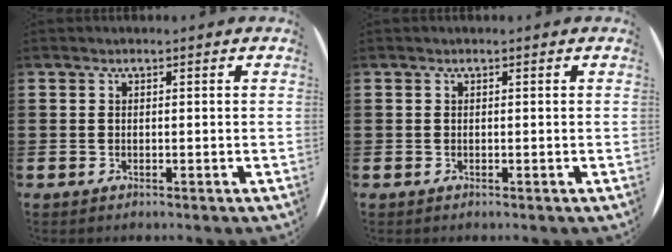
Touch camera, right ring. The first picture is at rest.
{"total": 0.0}